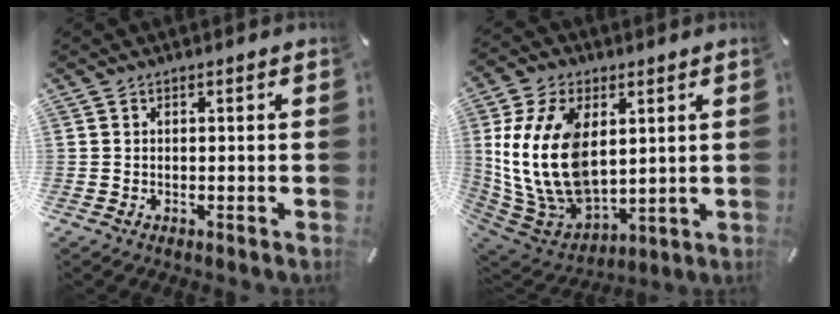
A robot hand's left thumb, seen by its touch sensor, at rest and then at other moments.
{"total": 19.5, "force": [3.8, 13.2, 13.9], "torque": [-0.316, -0.011, 0.067]}